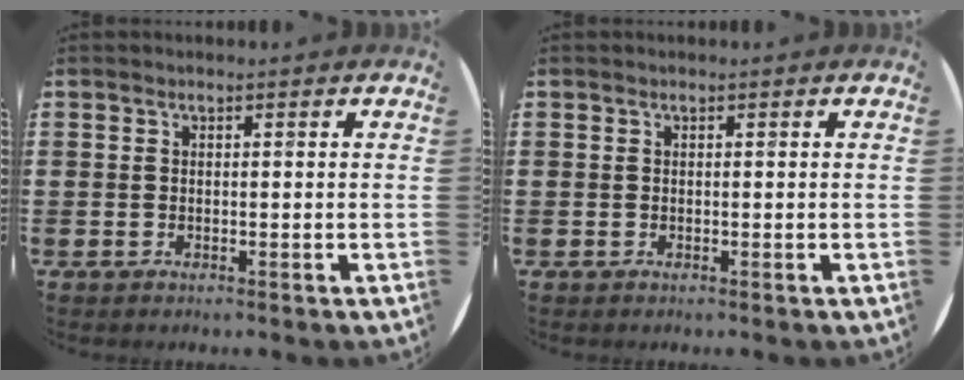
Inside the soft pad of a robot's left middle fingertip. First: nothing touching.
{"total": 0.0}